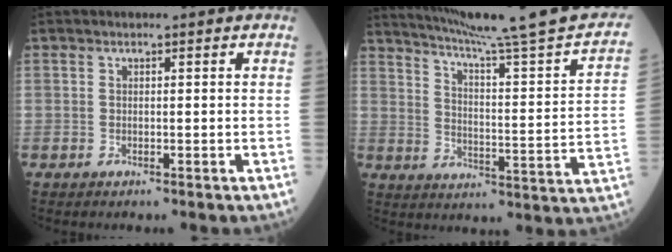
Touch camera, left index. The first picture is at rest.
{"total": 23.9, "force": [20.7, -1.8, 11.8], "torque": [-0.183, -0.065, 0.273]}